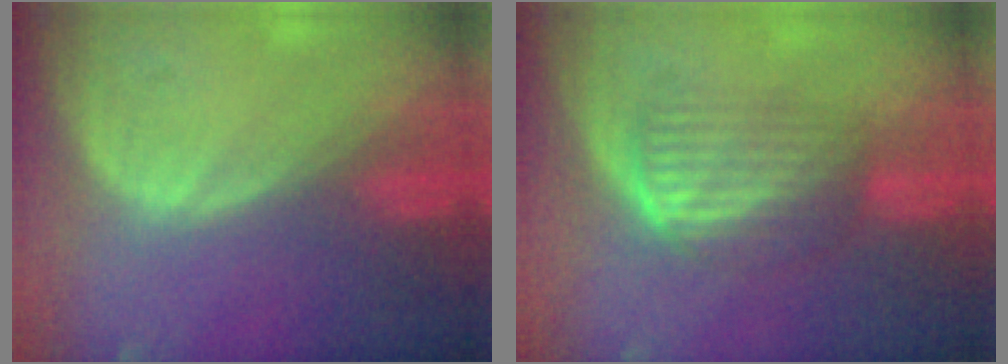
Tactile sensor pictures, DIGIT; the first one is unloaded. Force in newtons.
{"total": 6.0, "press": 5.5, "slide": 2.3}